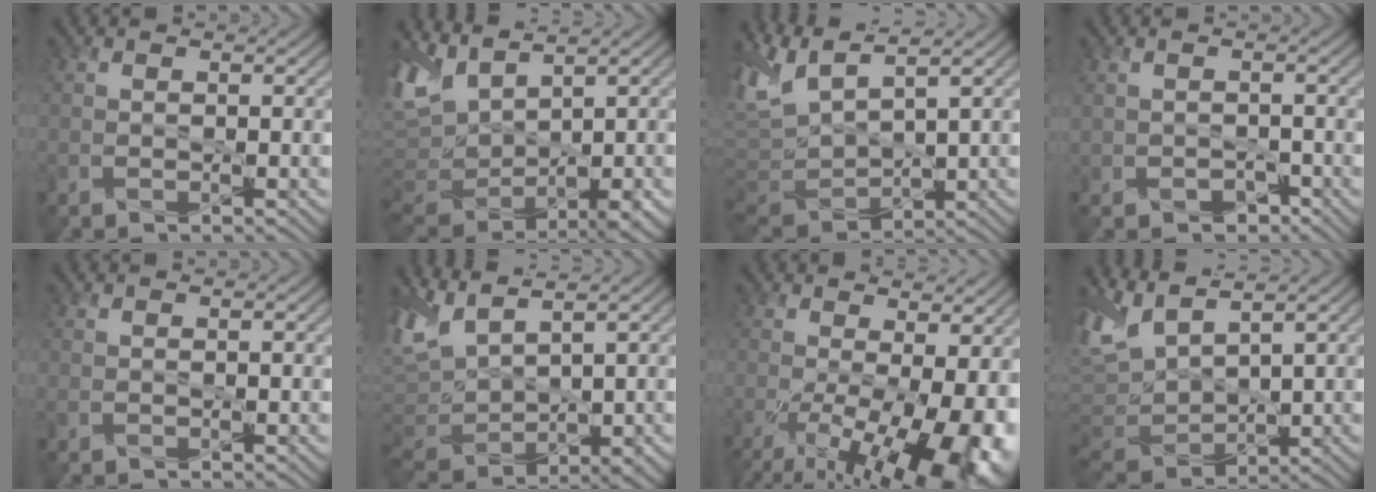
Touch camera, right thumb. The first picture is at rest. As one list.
[{"total": 10.9, "force": [4.3, 5.9, 8.1], "torque": [-0.216, -0.002, 0.089]}, {"total": 8.6, "force": [4.2, 3.2, 6.8], "torque": [-0.185, 0.008, 0.079]}, {"total": 2.2, "force": [-1.3, 1.5, 1.0], "torque": [-0.021, -0.006, -0.020]}, {"total": 0.0}, {"total": 9.3, "force": [4.9, 4.2, 6.8], "torque": [-0.196, 0.003, 0.100]}, {"total": 14.9, "force": [-4.0, 5.9, 13.0], "torque": [-0.195, -0.028, -0.035]}, {"total": 9.2, "force": [5.1, 4.1, 6.5], "torque": [-0.195, 0.009, 0.095]}]